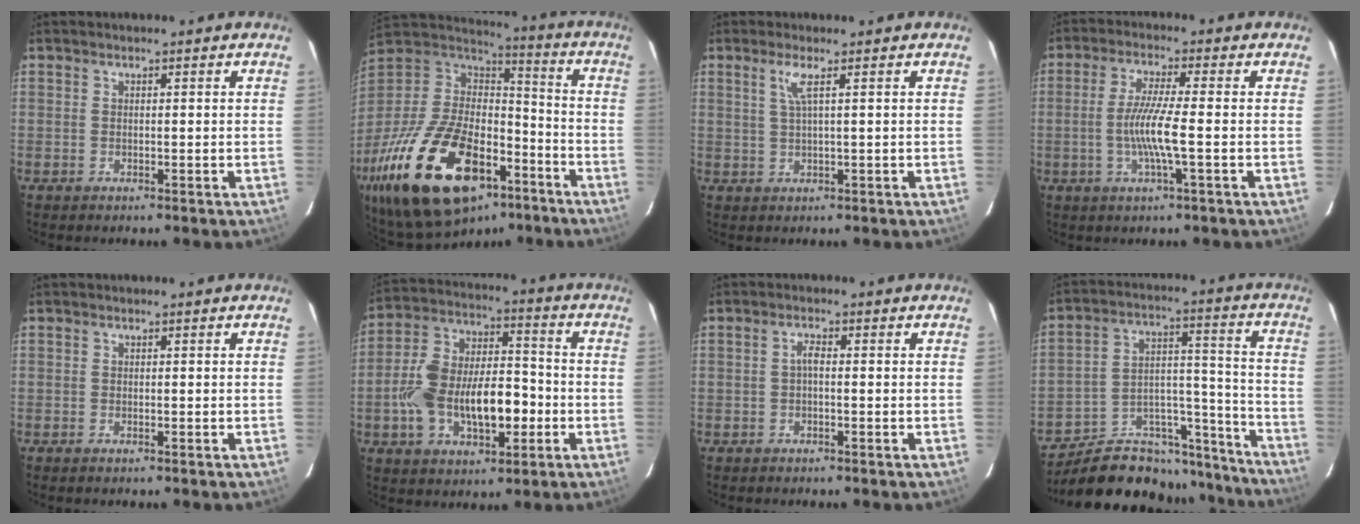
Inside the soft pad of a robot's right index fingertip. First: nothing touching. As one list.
[{"total": 33.8, "force": [-19.2, 16.7, 22.2], "torque": [-0.444, -0.022, -0.301]}, {"total": 2.6, "force": [1.1, -0.5, 2.4], "torque": [-0.045, -0.002, 0.024]}, {"total": 8.2, "force": [-2.2, -0.6, 7.8], "torque": [-0.159, -0.005, -0.043]}, {"total": 0.0}, {"total": 16.9, "force": [-4.6, 8.8, 13.7], "torque": [-0.271, 0.013, -0.071]}, {"total": 1.4, "force": [-0.4, 0.5, 1.3], "torque": [-0.026, 0.007, -0.008]}, {"total": 24.0, "force": [-20.9, 9.3, 7.1], "torque": [-0.114, 0.065, -0.289]}]